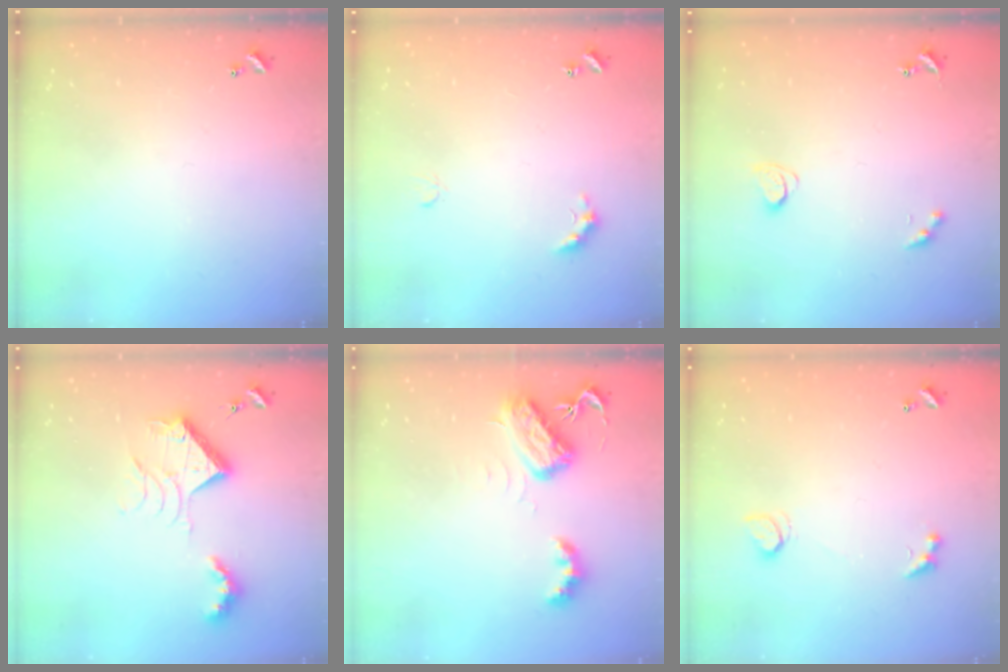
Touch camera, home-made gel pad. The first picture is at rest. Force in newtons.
{"total": 2.8, "press": 2.7, "slide": 0.6}
{"total": 2.1, "press": 2.1, "slide": 0.4}
{"total": 13.3, "press": 13.3, "slide": 0.4}
{"total": 6.1, "press": 6.0, "slide": 0.5}
{"total": 2.3, "press": 1.9, "slide": 1.1}